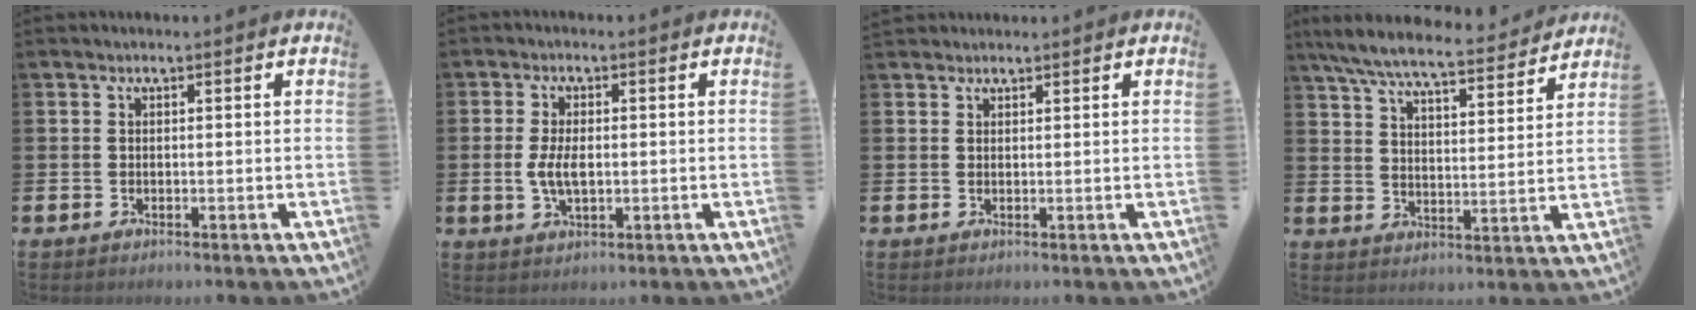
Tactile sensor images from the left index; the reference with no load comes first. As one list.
[{"total": 4.0, "force": [-0.1, 2.0, 3.4], "torque": [-0.061, -0.001, -0.008]}, {"total": 1.4, "force": [1.3, 0.5, -0.1], "torque": [0.014, 0.000, 0.021]}, {"total": 8.1, "force": [7.5, 1.1, 3.1], "torque": [-0.079, -0.049, 0.128]}]